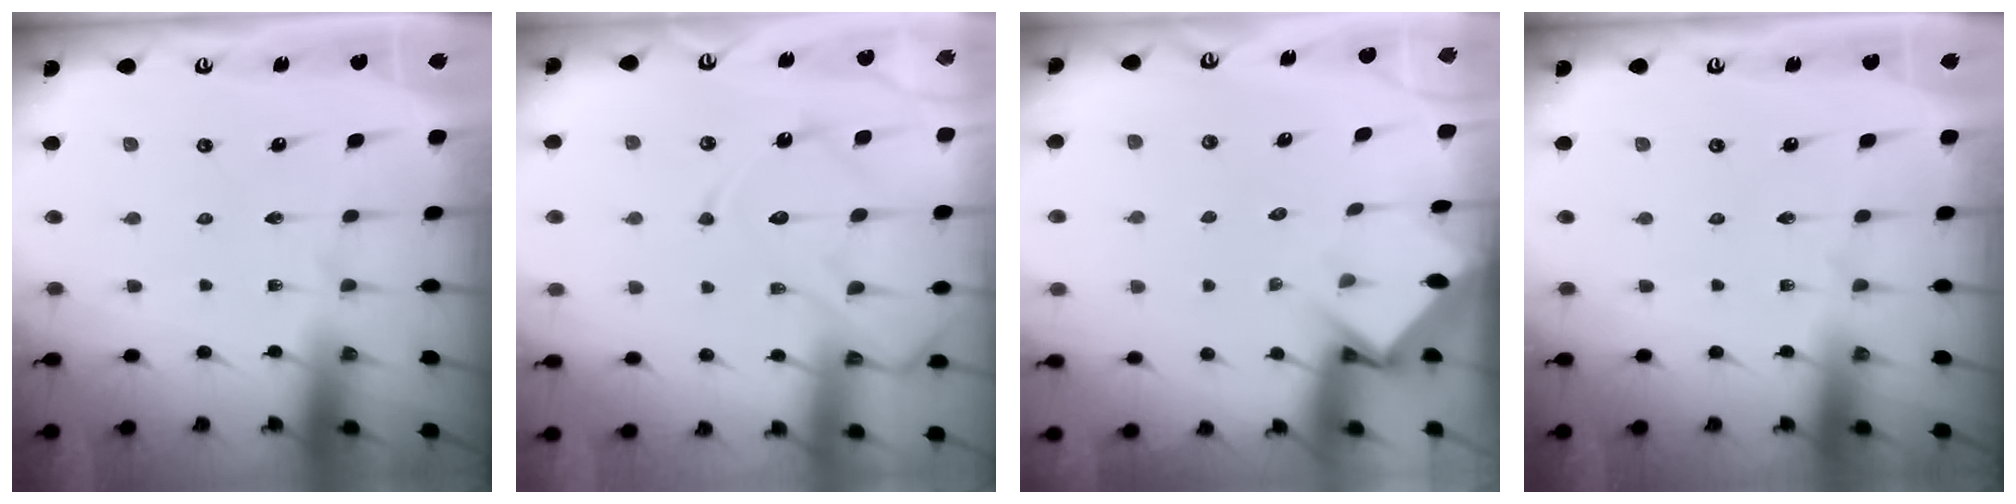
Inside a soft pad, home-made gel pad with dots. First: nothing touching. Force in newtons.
{"total": 14.3, "press": 14.3, "slide": 1.4}
{"total": 3.6, "press": 3.5, "slide": 0.3}
{"total": 0.0}